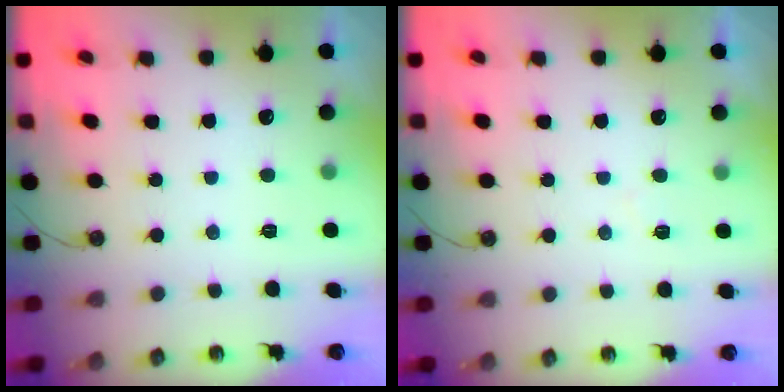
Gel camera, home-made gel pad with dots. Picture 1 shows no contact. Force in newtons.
{"total": 3.1, "press": 3.0, "slide": 0.5}